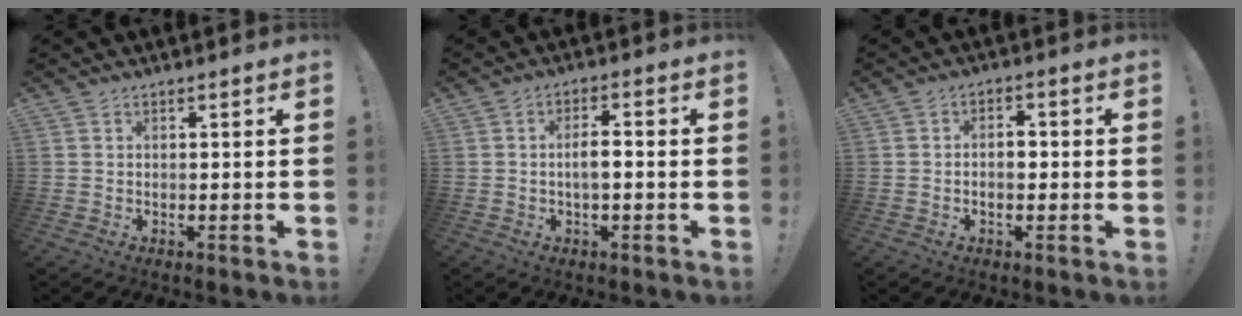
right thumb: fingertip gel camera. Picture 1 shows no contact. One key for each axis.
{"total": 4.4, "fx": -0.8, "fy": 1.3, "fz": 4.1, "tx": -0.071, "ty": 0.007, "tz": -0.016}
{"total": 3.5, "fx": -0.7, "fy": 2.0, "fz": 2.7, "tx": -0.034, "ty": 0.008, "tz": -0.016}